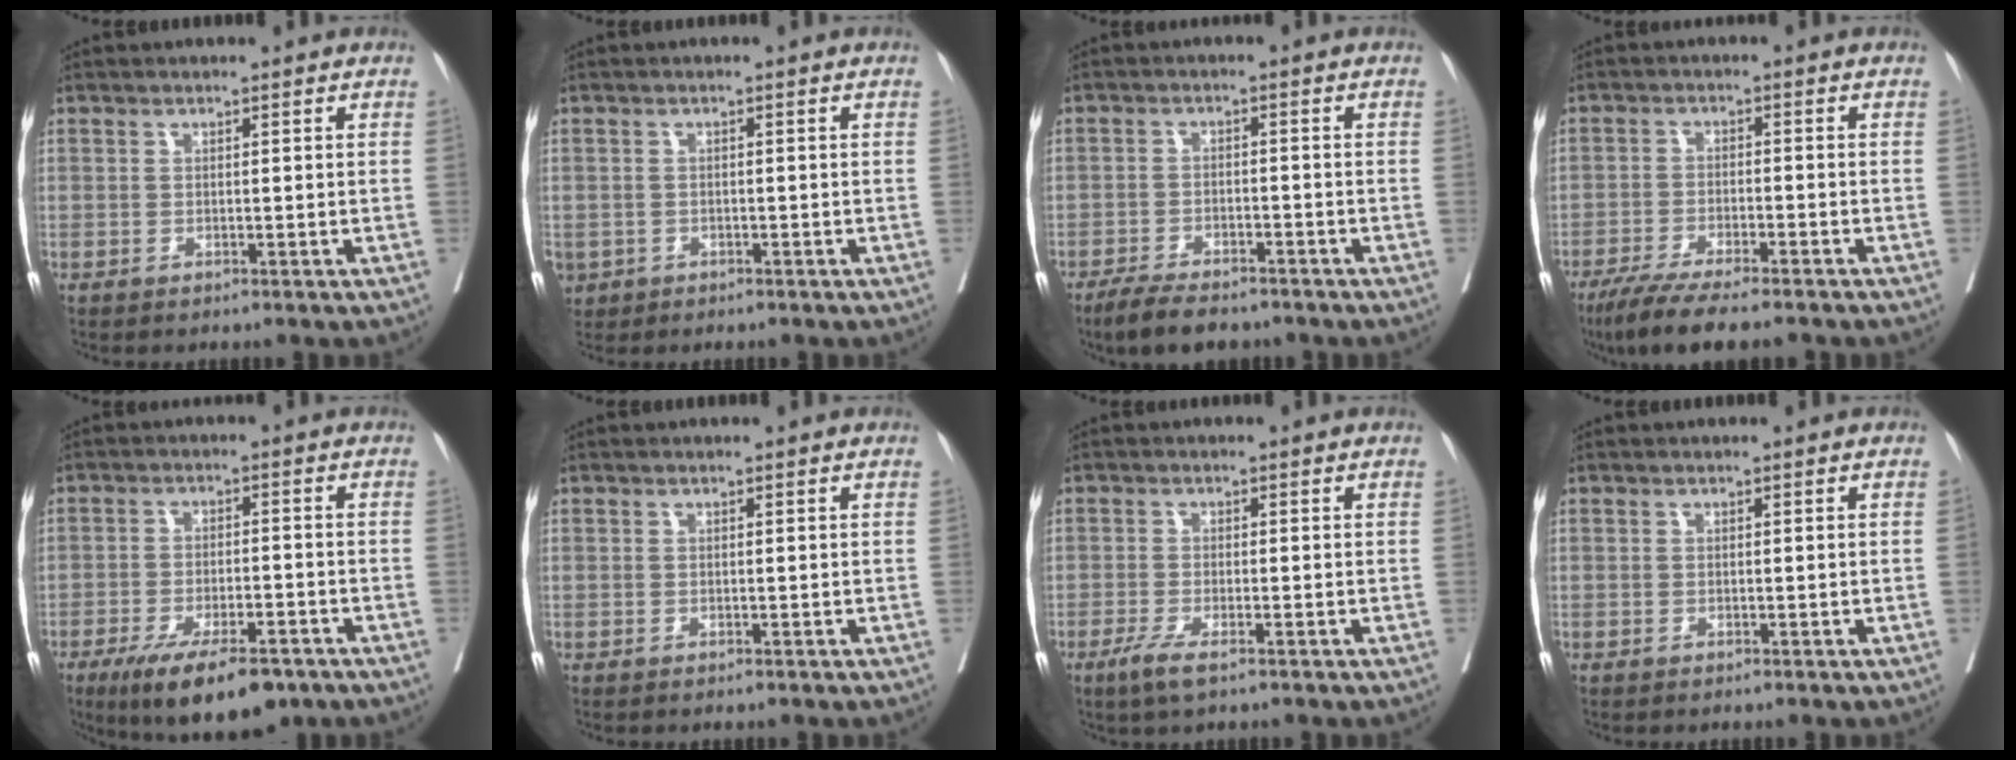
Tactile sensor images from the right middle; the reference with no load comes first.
{"total": 3.3, "force": [-1.8, 2.6, 1.0], "torque": [-0.027, -0.002, -0.028]}
{"total": 7.3, "force": [-6.0, 2.0, 3.5], "torque": [-0.061, -0.012, -0.100]}
{"total": 10.5, "force": [-8.6, 0.8, 6.0], "torque": [-0.097, -0.026, -0.137]}
{"total": 12.0, "force": [-8.3, 3.5, 7.9], "torque": [-0.132, -0.016, -0.131]}
{"total": 0.0}
{"total": 3.4, "force": [-2.1, 0.3, 2.7], "torque": [-0.059, -0.010, -0.041]}
{"total": 0.0}